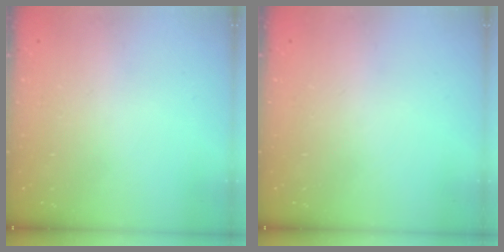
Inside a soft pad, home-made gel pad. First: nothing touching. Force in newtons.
{"total": 0.0}